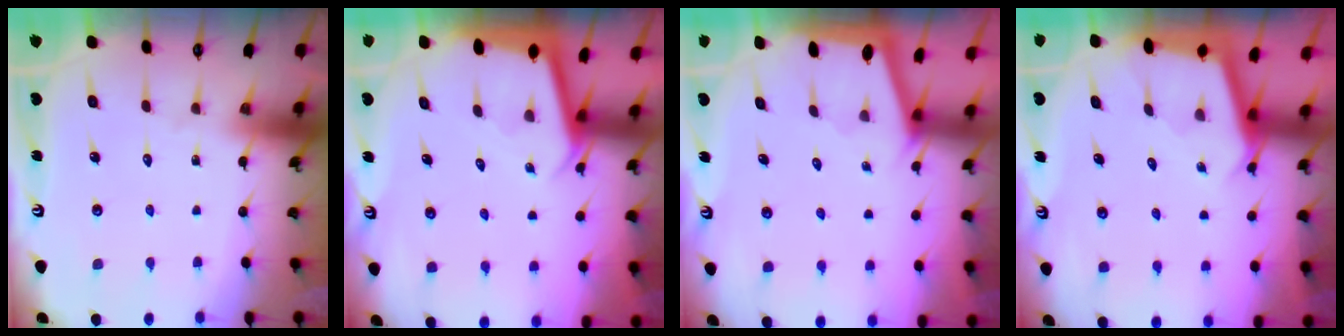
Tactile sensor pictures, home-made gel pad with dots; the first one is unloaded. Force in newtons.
{"total": 2.5, "press": 2.5, "slide": 0.1}
{"total": 1.8, "press": 1.8, "slide": 0.3}
{"total": 2.4, "press": 2.4, "slide": 0.2}